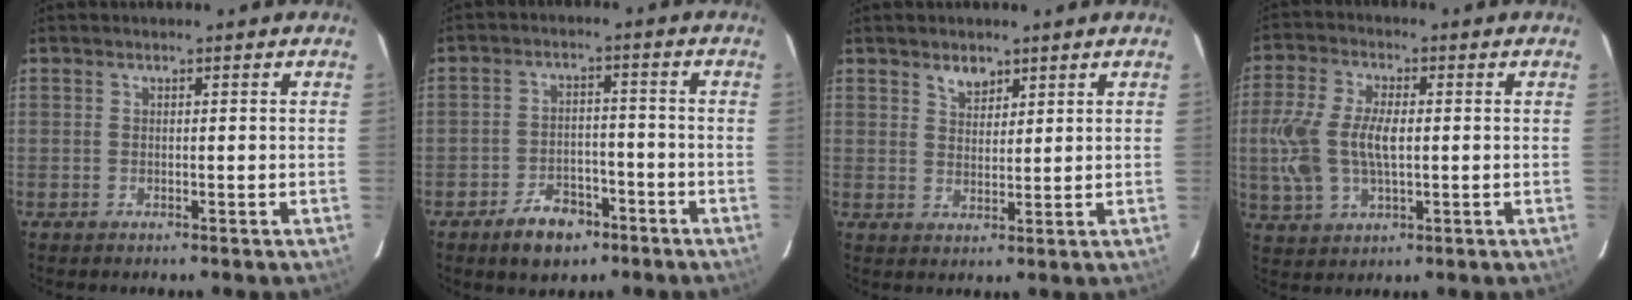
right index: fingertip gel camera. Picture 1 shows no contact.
{"total": 7.8, "force": [-5.2, 4.6, 3.6], "torque": [-0.085, 0.016, -0.069]}
{"total": 3.3, "force": [2.4, 1.8, 1.4], "torque": [-0.017, 0.004, 0.043]}
{"total": 11.4, "force": [-0.1, 6.1, 9.7], "torque": [-0.210, 0.006, 0.000]}